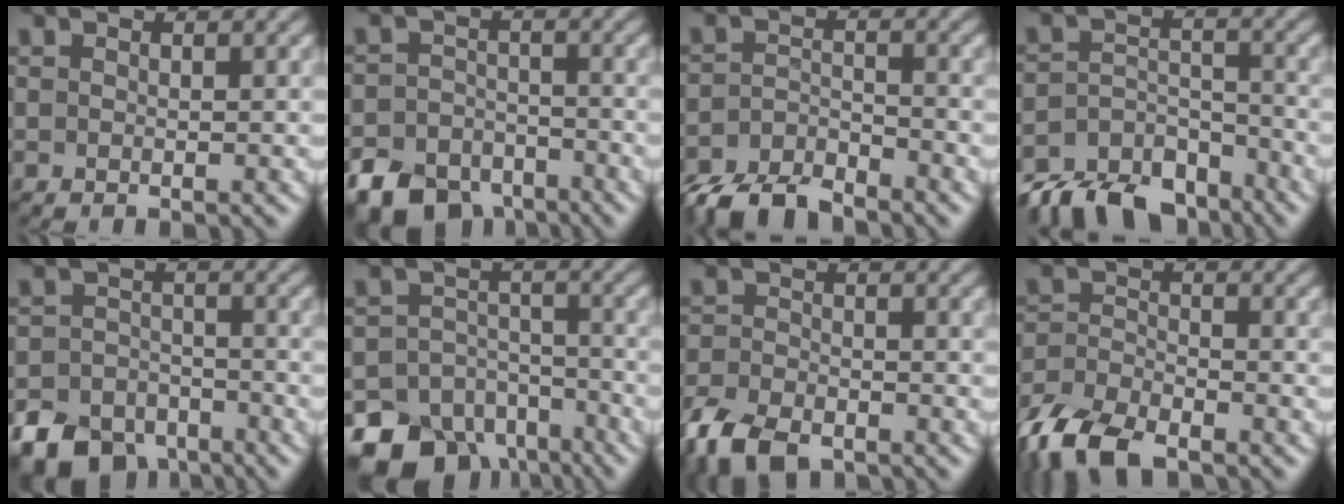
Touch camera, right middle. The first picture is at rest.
{"total": 7.6, "force": [-5.9, 4.4, 1.9], "torque": [-0.038, -0.015, -0.106]}
{"total": 5.7, "force": [-5.0, 1.6, 2.0], "torque": [-0.034, -0.003, -0.102]}
{"total": 8.0, "force": [-7.2, 3.0, 1.8], "torque": [-0.027, -0.007, -0.123]}
{"total": 8.5, "force": [-6.5, 5.0, 1.9], "torque": [-0.035, -0.019, -0.113]}
{"total": 11.0, "force": [-8.4, 6.5, 2.8], "torque": [-0.046, -0.013, -0.136]}
{"total": 5.3, "force": [-3.9, 2.5, 2.6], "torque": [-0.062, -0.003, -0.087]}
{"total": 7.3, "force": [-5.6, 2.7, 3.8], "torque": [-0.082, -0.006, -0.121]}